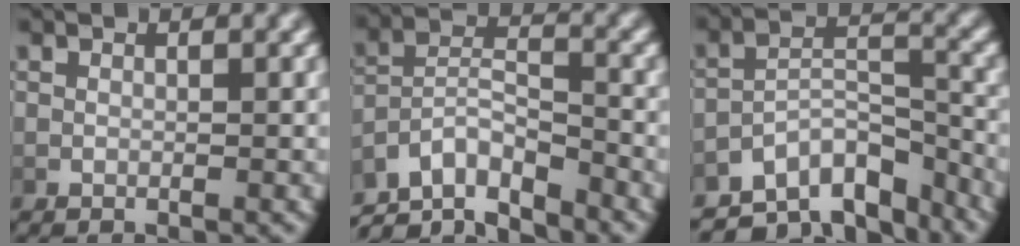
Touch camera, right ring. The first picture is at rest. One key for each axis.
{"total": 9.1, "fx": -6.0, "fy": 5.4, "fz": 4.4, "tx": -0.087, "ty": -0.040, "tz": -0.093}
{"total": 9.1, "fx": -5.8, "fy": 5.0, "fz": 4.9, "tx": -0.069, "ty": -0.023, "tz": -0.088}